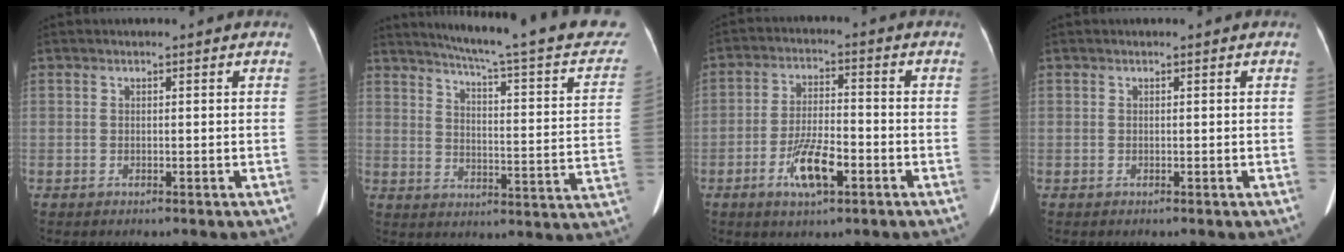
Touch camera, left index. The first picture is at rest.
{"total": 24.9, "force": [21.6, 1.9, 12.2], "torque": [-0.168, -0.053, 0.256]}
{"total": 7.8, "force": [-3.6, 2.2, 6.5], "torque": [-0.130, -0.002, -0.065]}
{"total": 0.0}